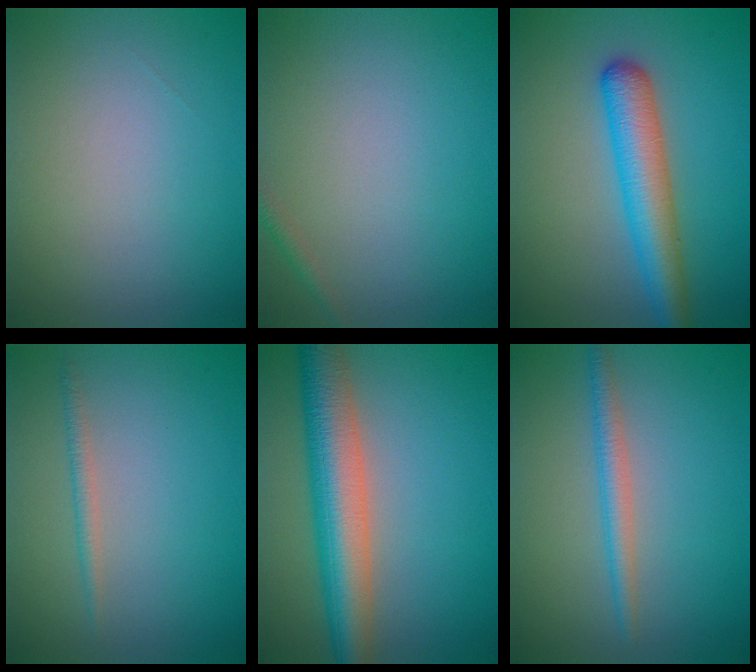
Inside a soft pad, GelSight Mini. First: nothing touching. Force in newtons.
{"total": 0.8, "press": 0.8, "slide": 0.1}
{"total": 5.5, "press": 5.5, "slide": 0.2}
{"total": 1.2, "press": 1.2, "slide": 0.0}
{"total": 8.0, "press": 8.0, "slide": 0.2}
{"total": 2.2, "press": 2.2, "slide": 0.0}